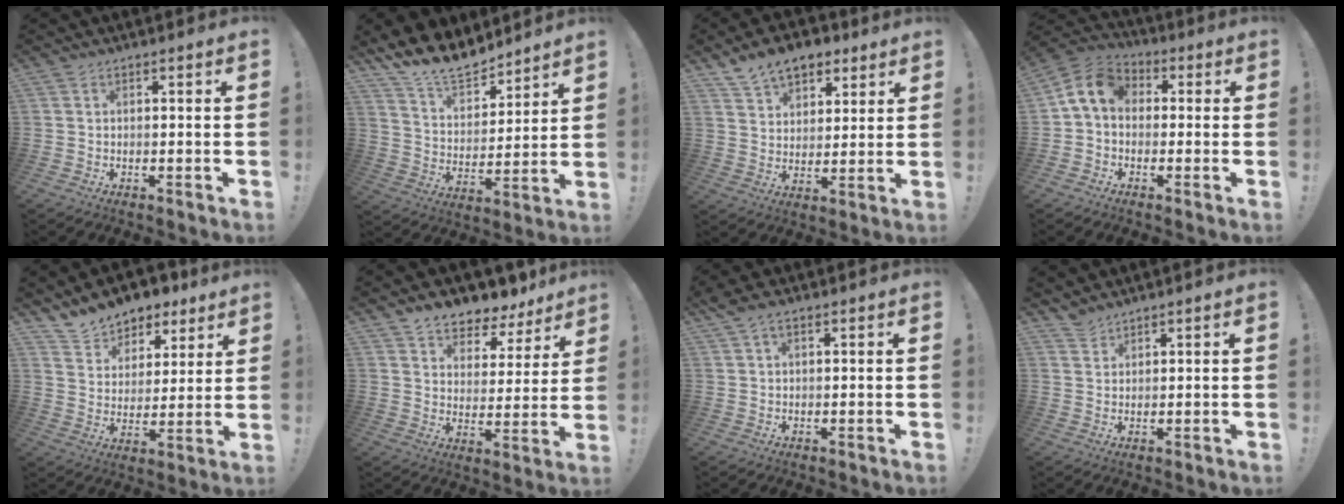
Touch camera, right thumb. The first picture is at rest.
{"total": 13.3, "force": [11.7, 4.9, 3.8], "torque": [-0.086, -0.094, 0.219]}
{"total": 10.6, "force": [7.4, 6.5, 4.1], "torque": [-0.067, -0.038, 0.142]}
{"total": 8.3, "force": [0.5, 6.3, 5.4], "torque": [-0.101, 0.019, 0.015]}
{"total": 10.5, "force": [9.2, 4.9, 1.0], "torque": [-0.032, -0.078, 0.174]}
{"total": 6.7, "force": [5.8, 3.2, 1.2], "torque": [-0.023, -0.057, 0.108]}
{"total": 7.6, "force": [4.6, 3.3, 5.0], "torque": [-0.087, -0.014, 0.089]}
{"total": 2.9, "force": [2.7, 0.9, 0.6], "torque": [-0.016, -0.014, 0.052]}